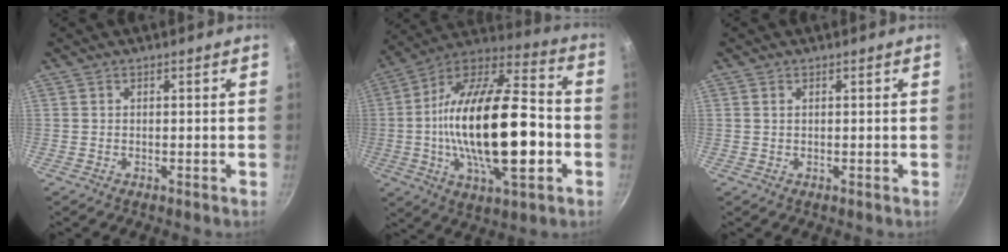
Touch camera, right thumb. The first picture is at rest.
{"total": 28.5, "force": [-3.5, 12.3, 25.5], "torque": [-0.446, 0.032, -0.064]}
{"total": 0.7, "force": [0.3, 0.5, 0.5], "torque": [-0.008, 0.001, 0.005]}